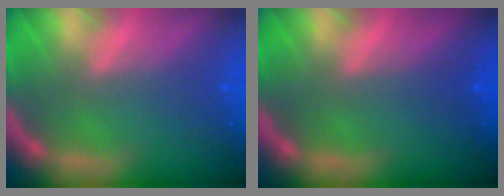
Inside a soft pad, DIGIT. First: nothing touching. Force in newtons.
{"total": 0.0}